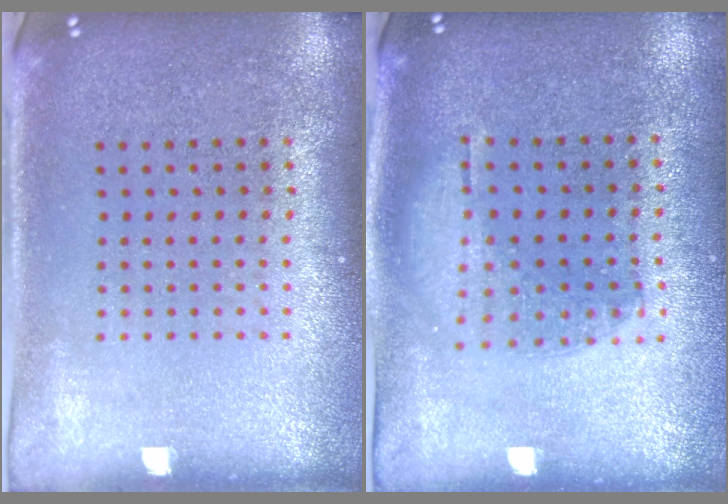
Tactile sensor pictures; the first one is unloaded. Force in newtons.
{"total": 1.0, "press": 0.9, "slide": 0.4}